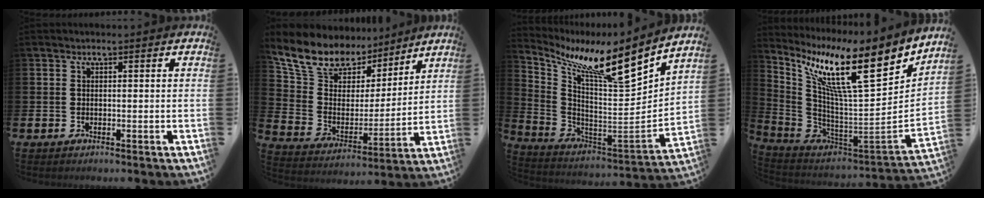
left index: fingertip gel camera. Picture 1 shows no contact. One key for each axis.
{"total": 11.8, "fx": 10.6, "fy": 4.7, "fz": 2.5, "tx": -0.112, "ty": -0.071, "tz": 0.193}
{"total": 12.0, "fx": 8.8, "fy": 1.9, "fz": 8.0, "tx": -0.172, "ty": -0.063, "tz": 0.138}
{"total": 14.2, "fx": 7.6, "fy": 3.1, "fz": 11.7, "tx": -0.224, "ty": -0.051, "tz": 0.116}